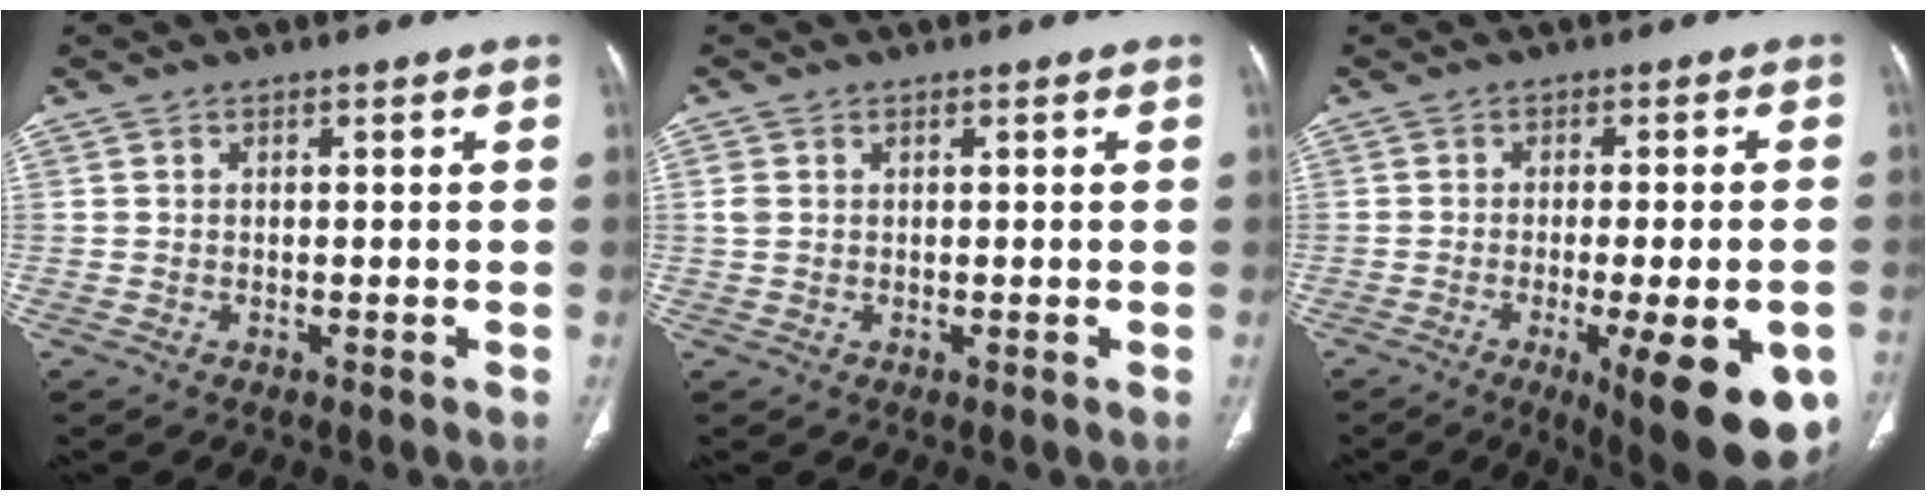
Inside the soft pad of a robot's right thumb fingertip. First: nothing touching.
{"total": 1.7, "force": [0.3, 1.3, 0.9], "torque": [-0.022, 0.001, 0.009]}
{"total": 17.9, "force": [-7.2, 5.1, 15.5], "torque": [-0.149, -0.002, -0.084]}